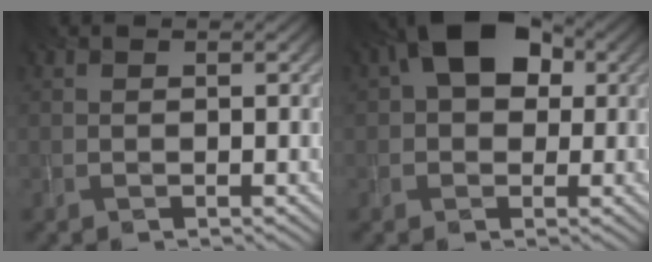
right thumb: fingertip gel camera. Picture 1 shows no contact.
{"total": 8.1, "force": [2.3, 5.4, 5.6], "torque": [-0.103, 0.020, 0.025]}